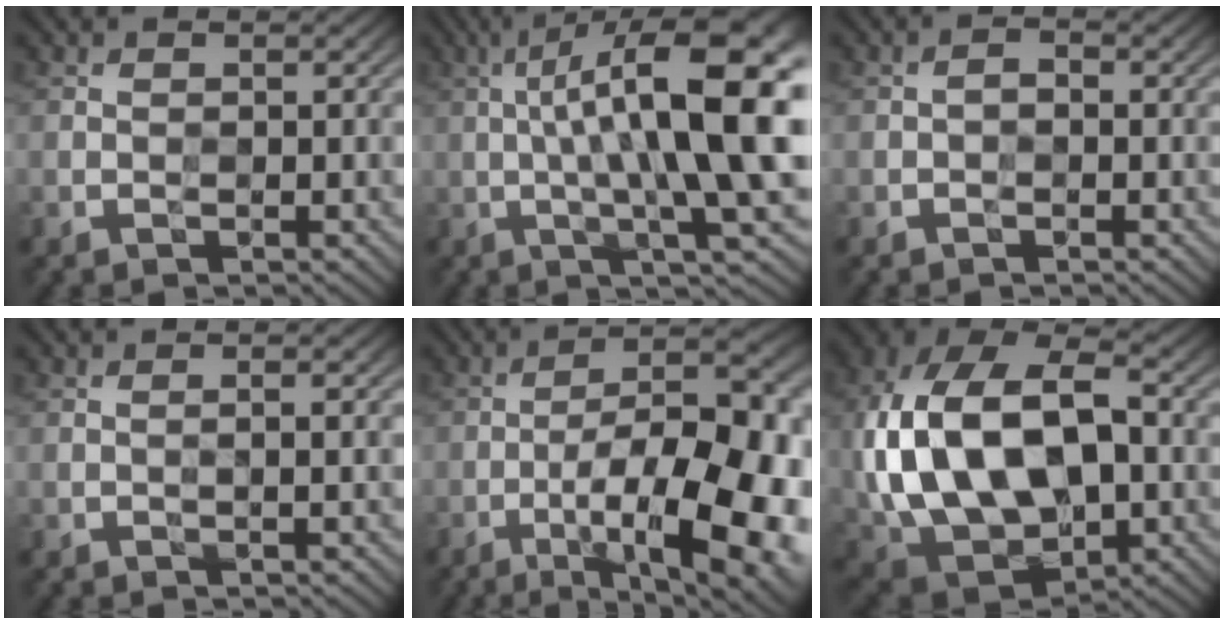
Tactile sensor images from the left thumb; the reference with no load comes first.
{"total": 17.3, "force": [1.3, 4.3, 16.7], "torque": [-0.255, 0.029, 0.026]}
{"total": 1.1, "force": [-0.3, 0.6, 0.9], "torque": [-0.015, 0.005, -0.008]}
{"total": 1.4, "force": [-0.1, 0.0, 1.4], "torque": [-0.025, 0.000, -0.003]}
{"total": 20.1, "force": [-6.9, 7.0, 17.5], "torque": [-0.242, -0.009, -0.098]}
{"total": 19.6, "force": [0.0, 12.8, 14.8], "torque": [-0.337, -0.010, 0.014]}